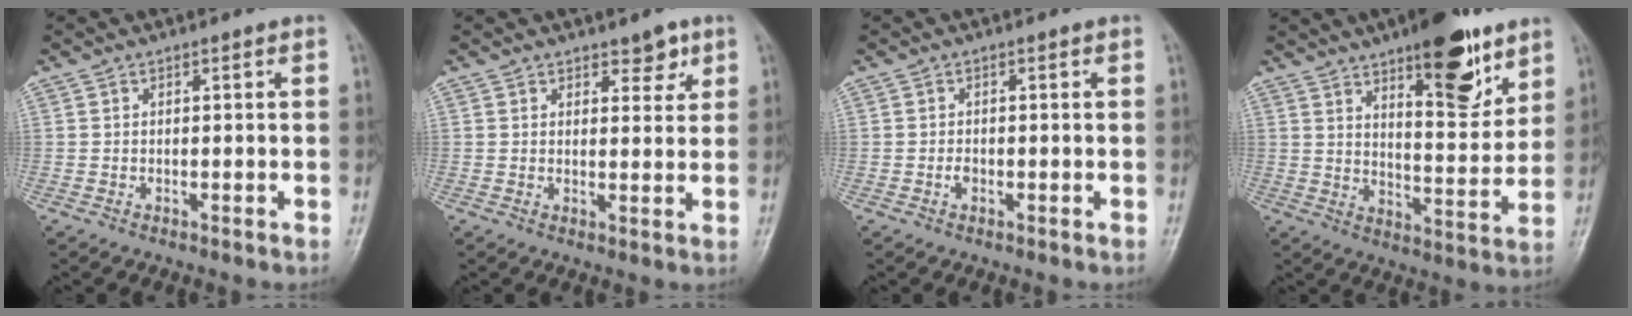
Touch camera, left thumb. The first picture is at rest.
{"total": 3.8, "force": [2.5, 2.1, 1.9], "torque": [0.000, -0.014, 0.034]}
{"total": 1.1, "force": [-0.4, 0.8, 0.7], "torque": [-0.010, 0.002, -0.009]}
{"total": 15.9, "force": [9.7, 5.6, 11.3], "torque": [-0.125, -0.058, 0.147]}